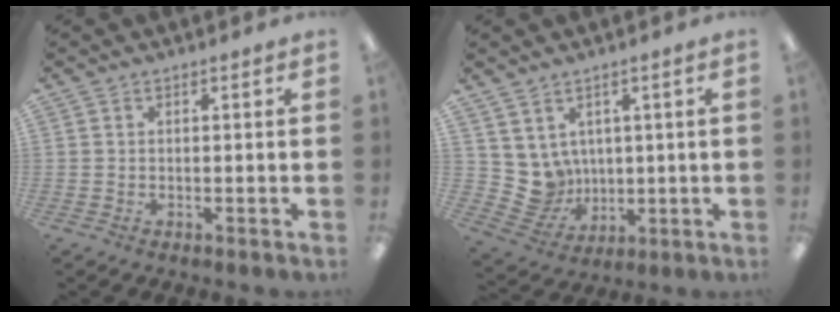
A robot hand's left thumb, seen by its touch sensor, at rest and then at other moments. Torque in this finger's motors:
{"motor_torque": [0.01, 0.18, 0.39, -0.48, 0.04]}